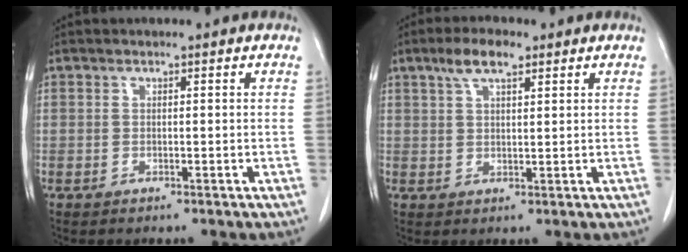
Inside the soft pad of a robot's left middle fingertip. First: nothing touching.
{"total": 5.0, "force": [3.2, 1.5, 3.6], "torque": [-0.075, 0.012, 0.060]}